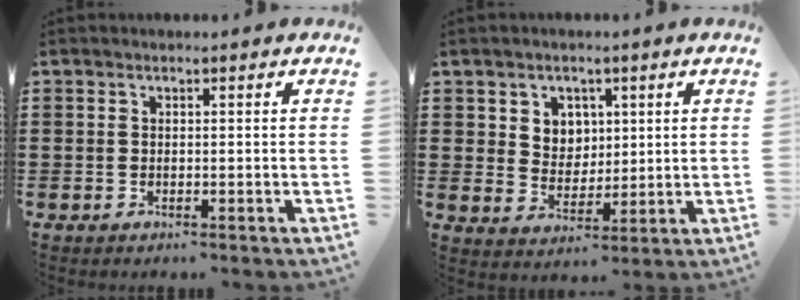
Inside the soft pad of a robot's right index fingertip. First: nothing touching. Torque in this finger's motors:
{"motor_torque": [0.23, 0.22, 0.13, 0.05]}